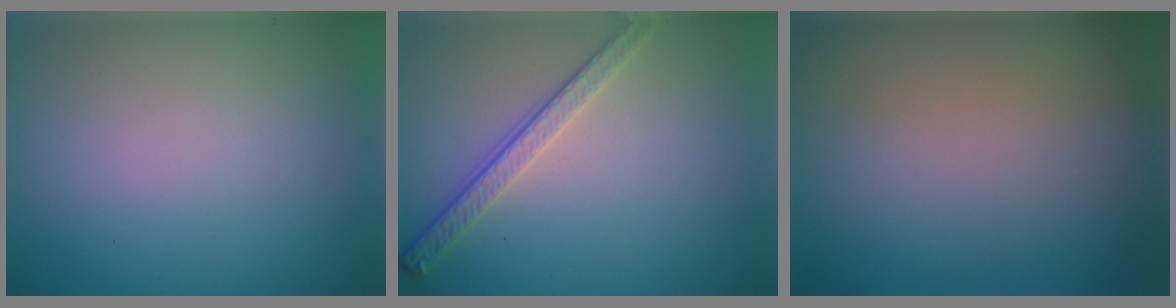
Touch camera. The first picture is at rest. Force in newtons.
{"total": 2.8, "press": 2.6, "slide": 1.1}
{"total": 0.0}